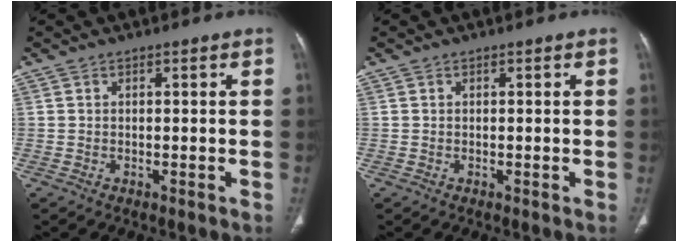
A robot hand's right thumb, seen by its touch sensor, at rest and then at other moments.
{"total": 0.0}